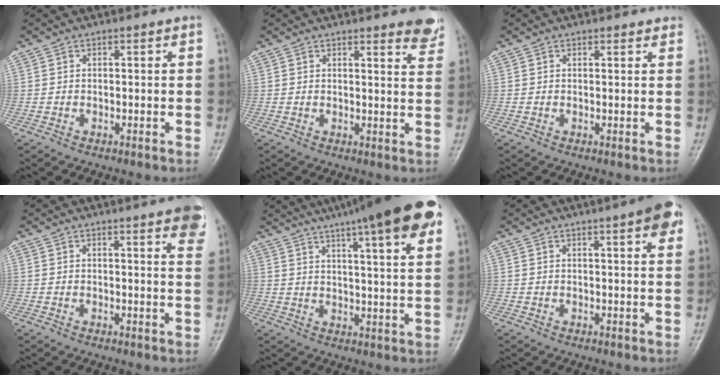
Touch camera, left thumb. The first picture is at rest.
{"total": 5.9, "force": [5.1, 1.3, 2.7], "torque": [-0.011, -0.031, 0.042]}
{"total": 1.4, "force": [1.2, 0.5, 0.4], "torque": [0.004, -0.002, 0.013]}
{"total": 9.0, "force": [5.7, 1.6, 6.8], "torque": [-0.064, -0.015, 0.057]}
{"total": 21.3, "force": [13.2, 3.4, 16.3], "torque": [-0.228, -0.015, 0.172]}
{"total": 7.0, "force": [3.6, 1.3, 5.8], "torque": [-0.064, -0.004, 0.042]}